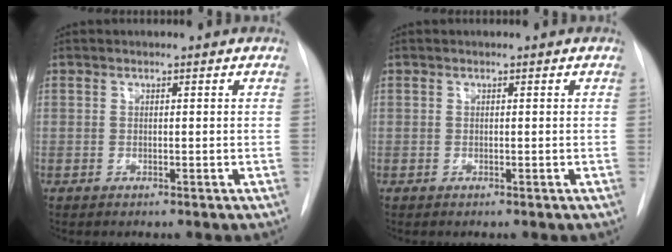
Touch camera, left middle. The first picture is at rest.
{"total": 0.0}